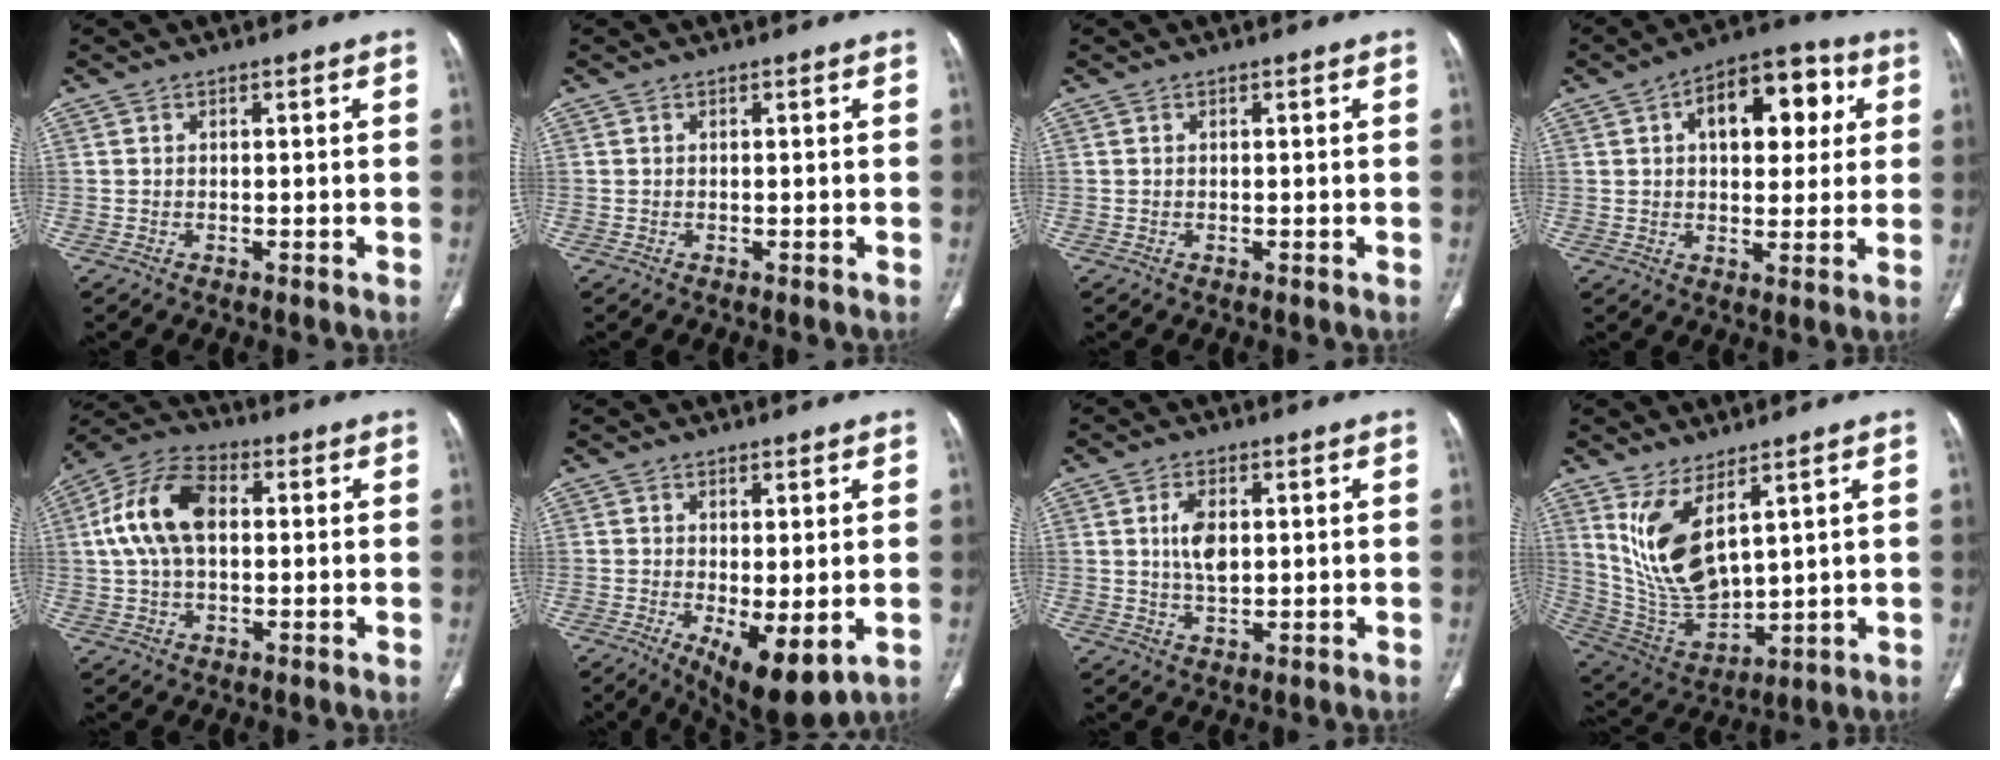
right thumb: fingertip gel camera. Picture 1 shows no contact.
{"total": 0.0}
{"total": 0.0}
{"total": 14.9, "force": [4.4, 8.3, 11.5], "torque": [-0.122, 0.013, 0.062]}
{"total": 13.2, "force": [1.9, 7.9, 10.4], "torque": [-0.204, 0.027, 0.028]}
{"total": 9.6, "force": [-2.4, 3.6, 8.5], "torque": [-0.130, -0.021, -0.024]}
{"total": 5.7, "force": [1.1, 3.1, 4.6], "torque": [-0.084, -0.005, 0.023]}
{"total": 13.4, "force": [6.1, 5.9, 10.4], "torque": [-0.194, -0.041, 0.147]}